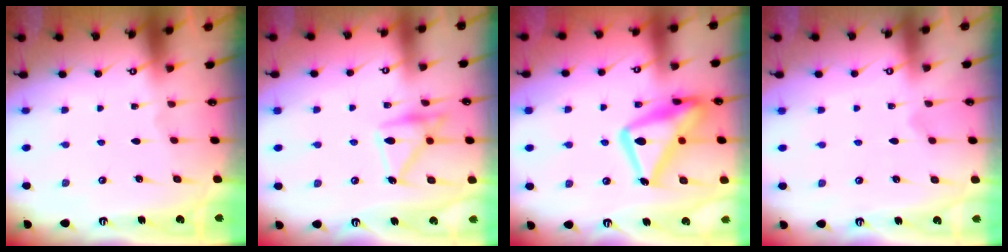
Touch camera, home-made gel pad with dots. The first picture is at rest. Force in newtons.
{"total": 16.9, "press": 16.9, "slide": 1.1}
{"total": 20.4, "press": 20.4, "slide": 1.7}
{"total": 6.4, "press": 6.4, "slide": 0.3}